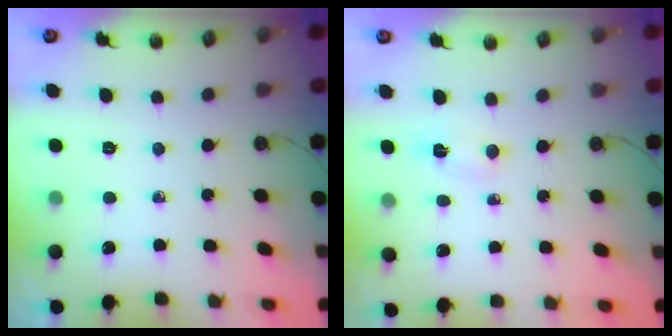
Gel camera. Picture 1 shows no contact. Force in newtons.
{"total": 2.1, "press": 1.8, "slide": 1.0}